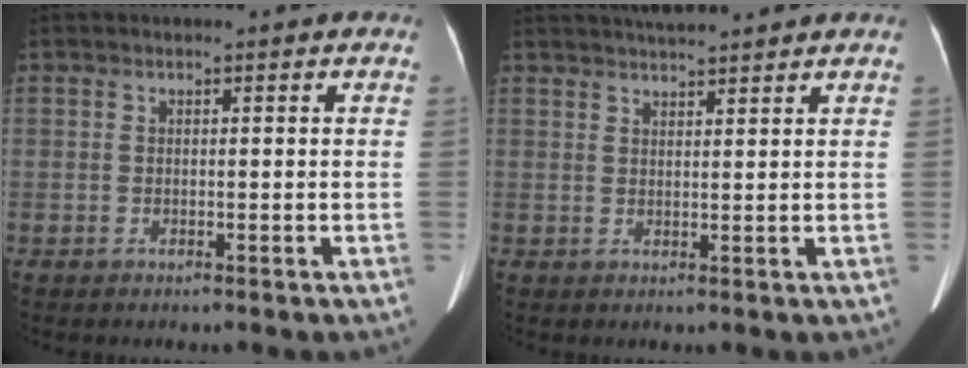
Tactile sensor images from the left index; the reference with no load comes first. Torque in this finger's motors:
{"motor_torque": [0.08, -0.26, 0.07, 0.03]}